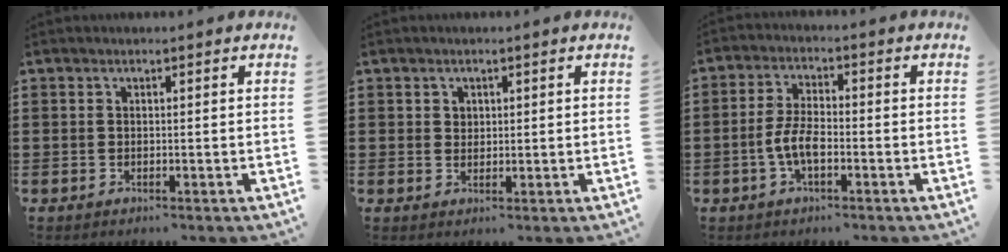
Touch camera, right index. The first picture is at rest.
{"total": 1.3, "force": [0.7, 1.1, 0.2], "torque": [-0.008, 0.005, 0.013]}
{"total": 4.9, "force": [-1.7, 1.9, 4.2], "torque": [-0.101, -0.003, -0.038]}